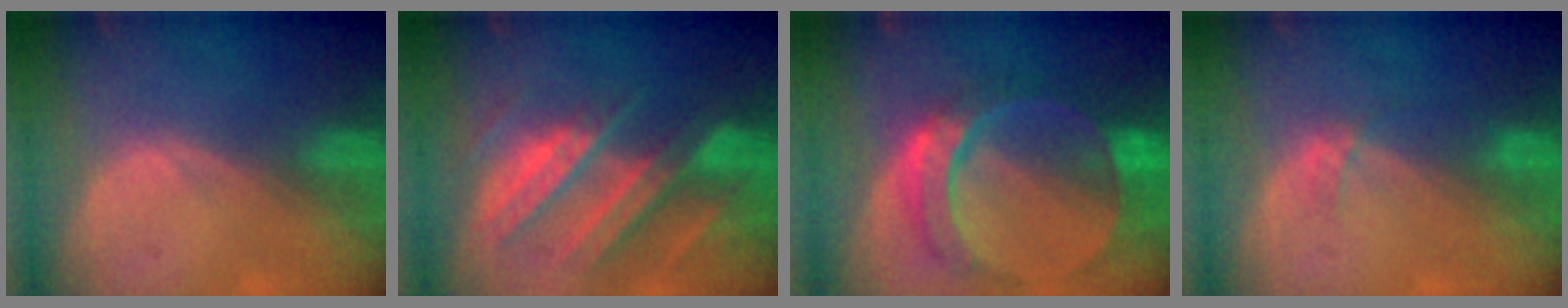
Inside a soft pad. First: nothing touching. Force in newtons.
{"total": 10.4, "press": 9.1, "slide": 4.9}
{"total": 10.5, "press": 8.9, "slide": 5.7}
{"total": 1.3, "press": 1.3, "slide": 0.1}